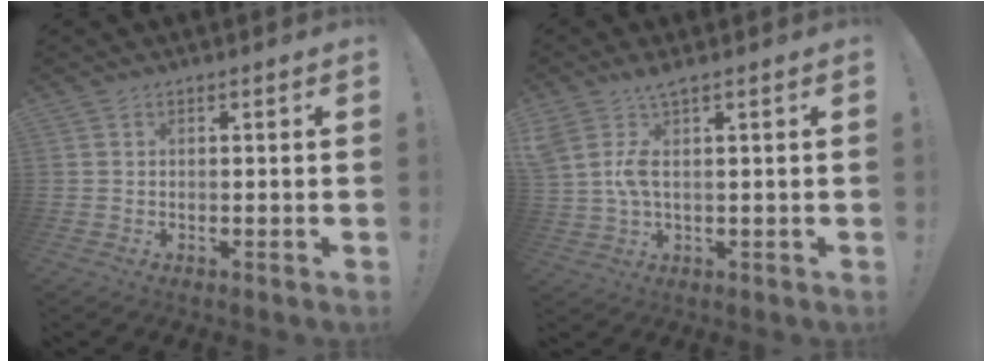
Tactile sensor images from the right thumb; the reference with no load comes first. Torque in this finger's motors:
{"motor_torque": [0.23, 0.28, 0.53, 0.68, 0.05]}